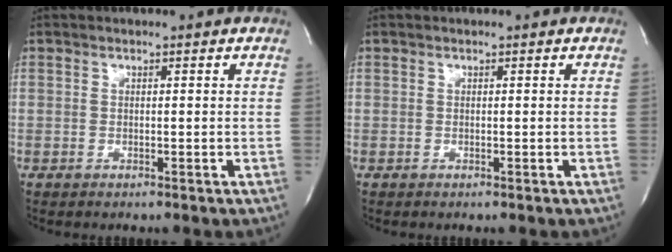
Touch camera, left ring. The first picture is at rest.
{"total": 0.0}